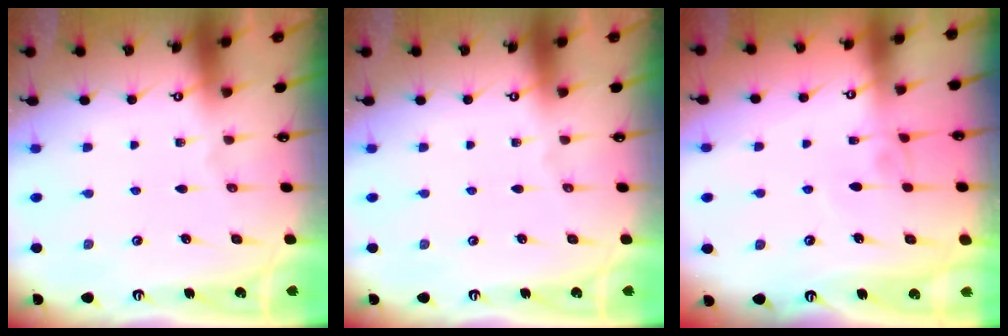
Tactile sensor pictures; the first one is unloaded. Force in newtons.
{"total": 0.0}
{"total": 2.6, "press": 2.6, "slide": 0.4}